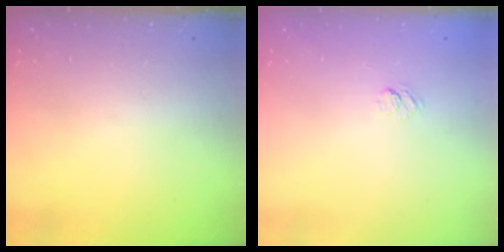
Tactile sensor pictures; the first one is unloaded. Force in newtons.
{"total": 3.6, "press": 3.4, "slide": 1.3}